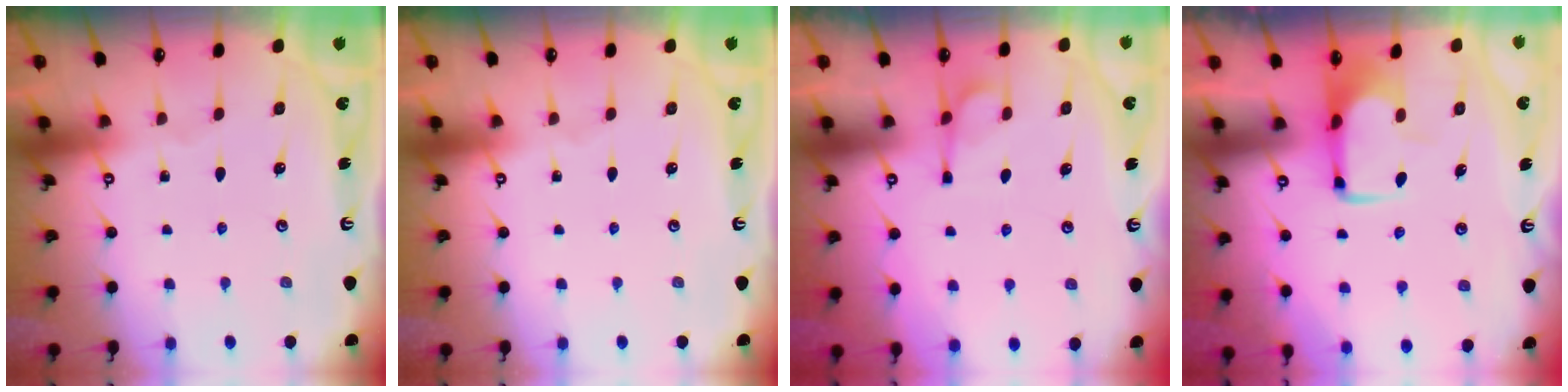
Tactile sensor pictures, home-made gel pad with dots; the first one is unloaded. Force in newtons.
{"total": 0.0}
{"total": 1.1, "press": 0.0, "slide": 1.1}
{"total": 2.0, "press": 1.9, "slide": 0.4}